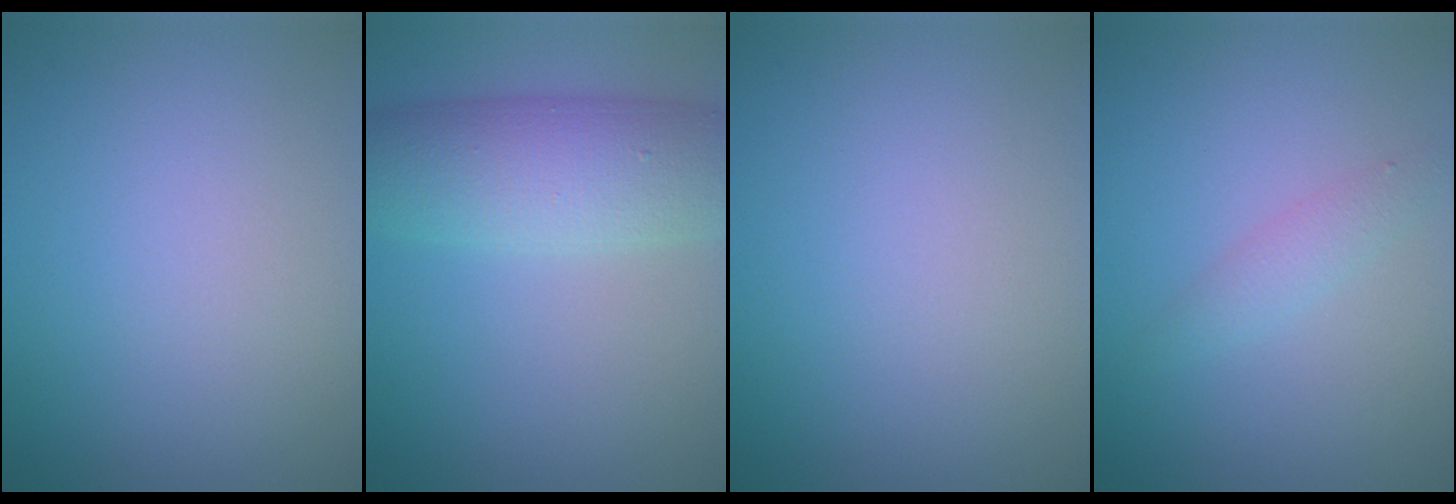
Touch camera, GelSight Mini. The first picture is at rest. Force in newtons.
{"total": 7.6, "press": 7.6, "slide": 0.2}
{"total": 0.0}
{"total": 1.5, "press": 1.5, "slide": 0.0}